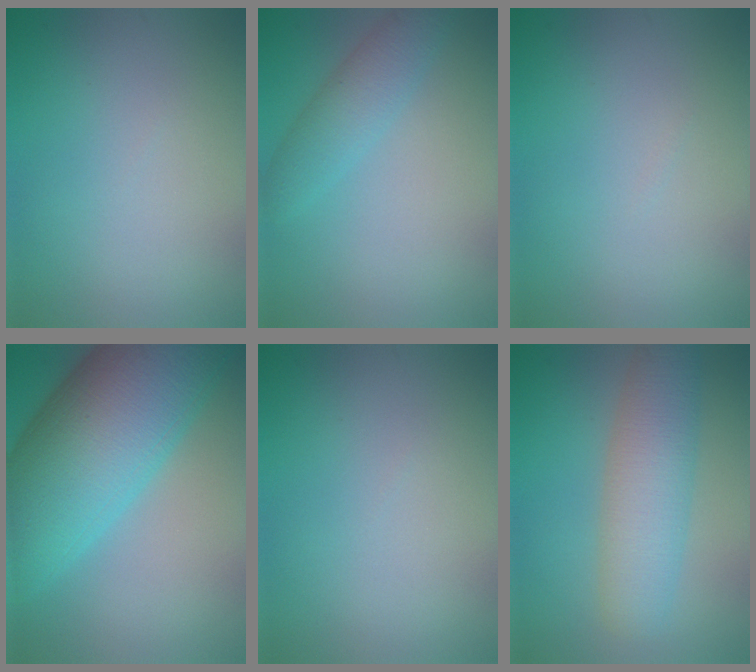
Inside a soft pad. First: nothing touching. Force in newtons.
{"total": 3.0, "press": 3.0, "slide": 0.1}
{"total": 0.0}
{"total": 15.0, "press": 15.0, "slide": 0.5}
{"total": 0.0}
{"total": 5.6, "press": 5.6, "slide": 0.2}